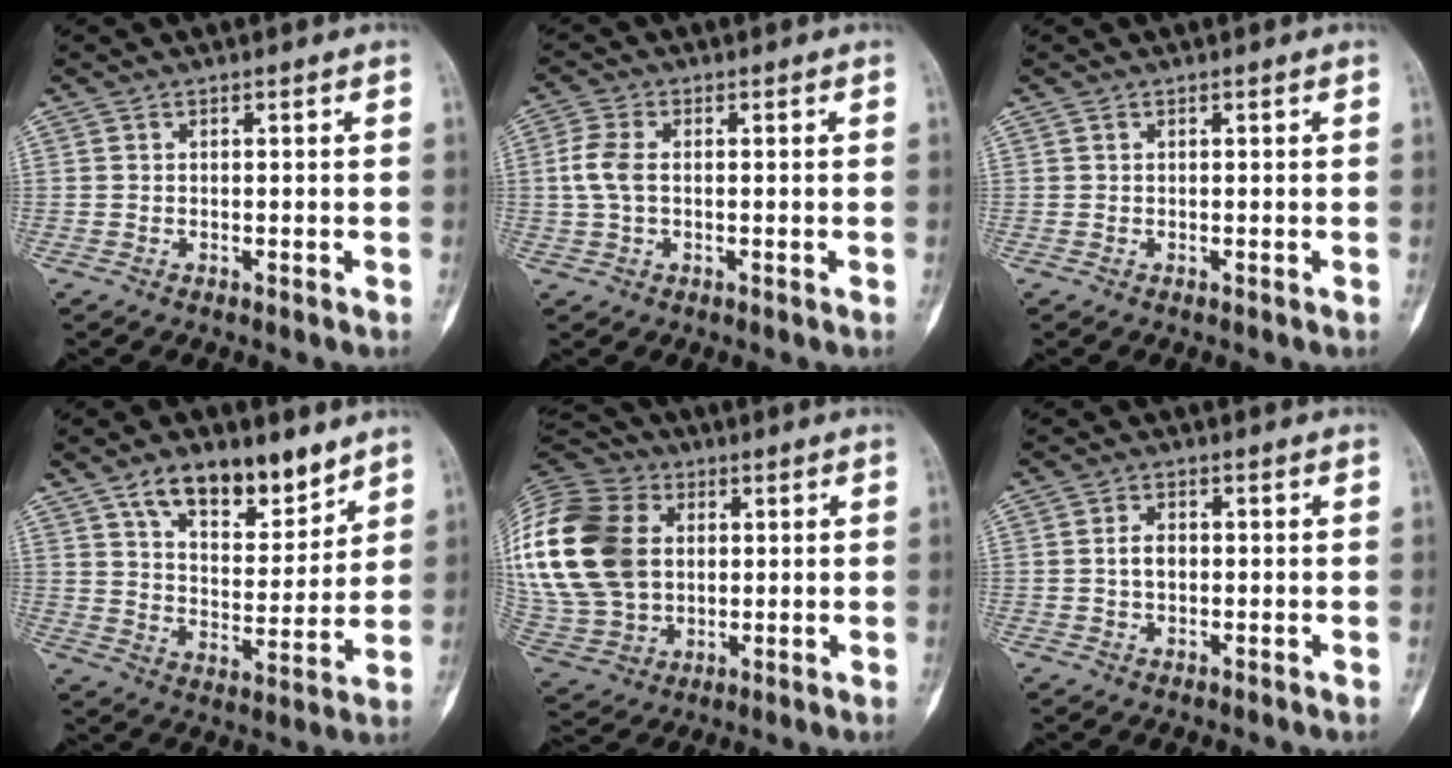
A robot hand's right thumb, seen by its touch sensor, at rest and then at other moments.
{"total": 4.8, "force": [0.2, 2.7, 4.0], "torque": [-0.104, 0.007, -0.002]}
{"total": 0.0}
{"total": 14.1, "force": [9.4, 6.5, 8.3], "torque": [-0.094, -0.059, 0.161]}
{"total": 27.6, "force": [4.5, 20.5, 17.9], "torque": [-0.406, 0.025, 0.095]}
{"total": 2.9, "force": [0.0, 1.9, 2.2], "torque": [-0.038, 0.004, -0.002]}